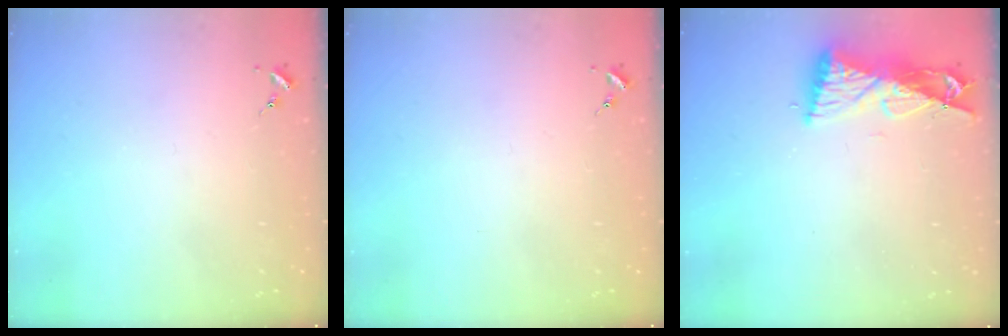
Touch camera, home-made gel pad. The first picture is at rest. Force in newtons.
{"total": 0.0}
{"total": 9.9, "press": 9.8, "slide": 1.0}